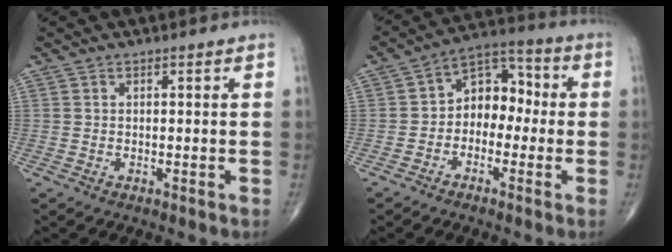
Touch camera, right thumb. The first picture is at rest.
{"total": 8.8, "force": [-1.1, 6.4, 5.9], "torque": [-0.051, 0.044, -0.039]}